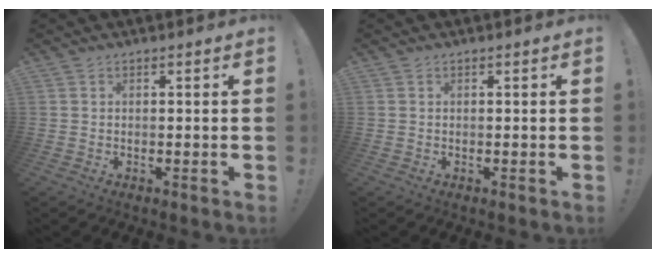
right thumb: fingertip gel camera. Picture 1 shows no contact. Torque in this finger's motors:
{"motor_torque": [0.00, 0.00, -0.12, 0.12, 0.00]}